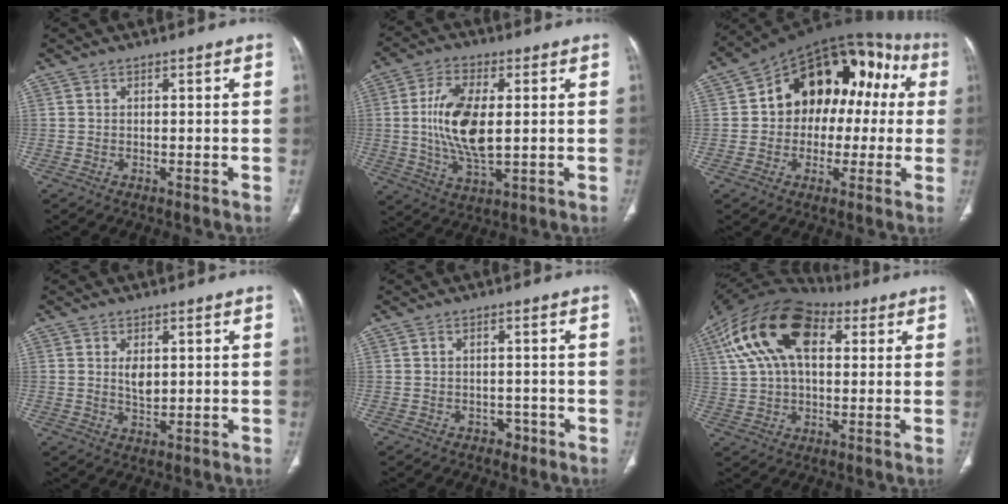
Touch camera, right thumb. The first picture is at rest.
{"total": 13.4, "force": [0.8, 6.2, 11.8], "torque": [-0.233, -0.009, 0.018]}
{"total": 20.0, "force": [1.9, 13.9, 14.2], "torque": [-0.143, 0.054, 0.021]}
{"total": 3.7, "force": [0.8, 2.1, 3.0], "torque": [-0.045, -0.009, 0.019]}
{"total": 2.1, "force": [-1.2, 1.6, 0.6], "torque": [0.000, 0.007, -0.014]}
{"total": 20.2, "force": [6.7, 11.5, 15.2], "torque": [-0.282, 0.025, 0.112]}